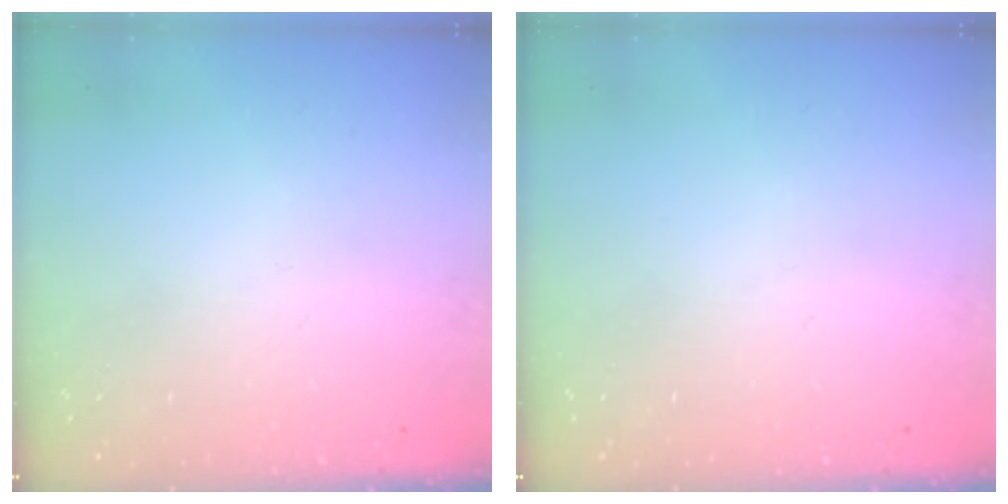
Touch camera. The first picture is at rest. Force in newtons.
{"total": 0.0}